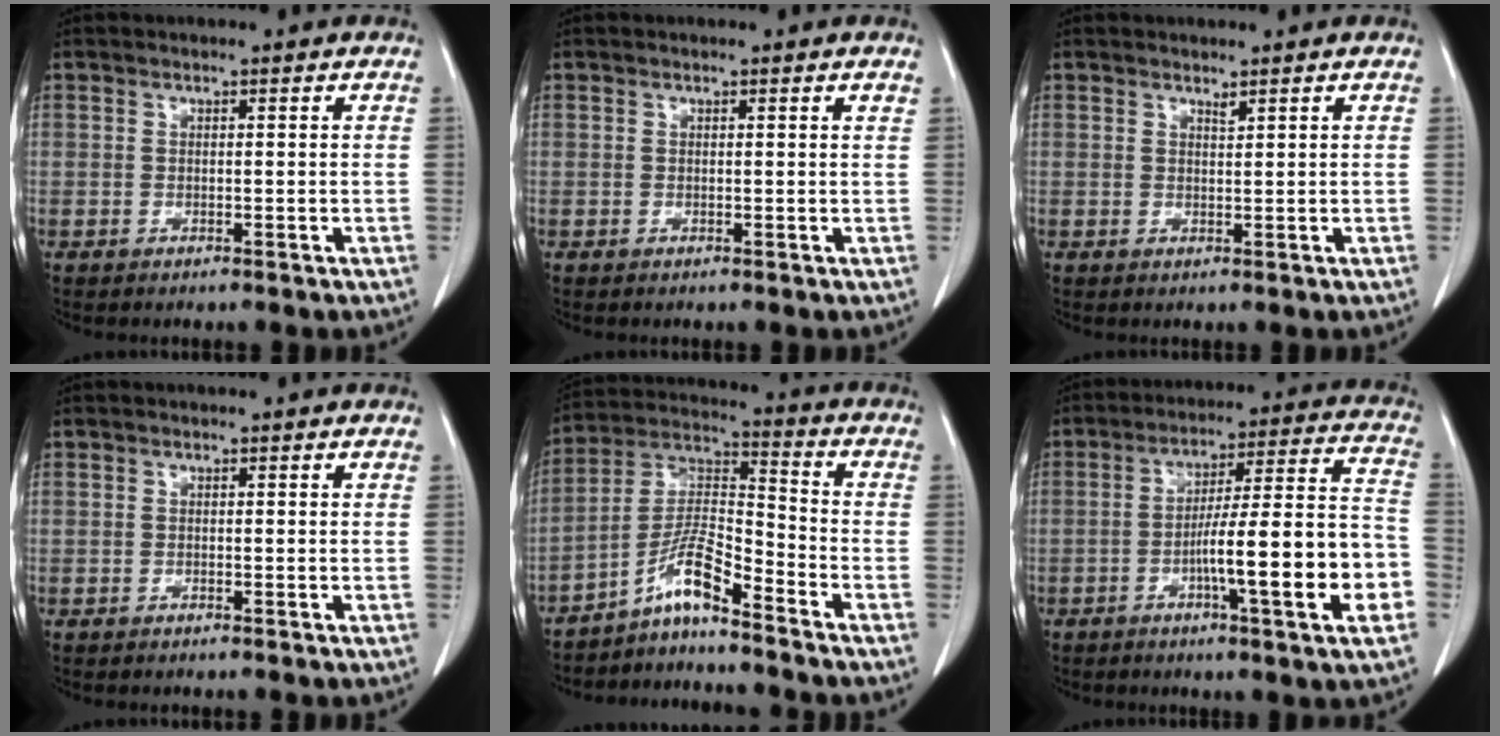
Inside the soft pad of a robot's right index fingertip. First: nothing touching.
{"total": 0.7, "force": [0.5, -0.1, 0.4], "torque": [-0.008, -0.002, 0.004]}
{"total": 0.8, "force": [0.7, 0.0, 0.3], "torque": [-0.007, -0.007, 0.013]}
{"total": 0.0}
{"total": 7.8, "force": [-5.9, 0.4, 5.1], "torque": [-0.109, 0.010, -0.114]}
{"total": 16.5, "force": [-5.1, 0.6, 15.7], "torque": [-0.227, 0.013, -0.076]}